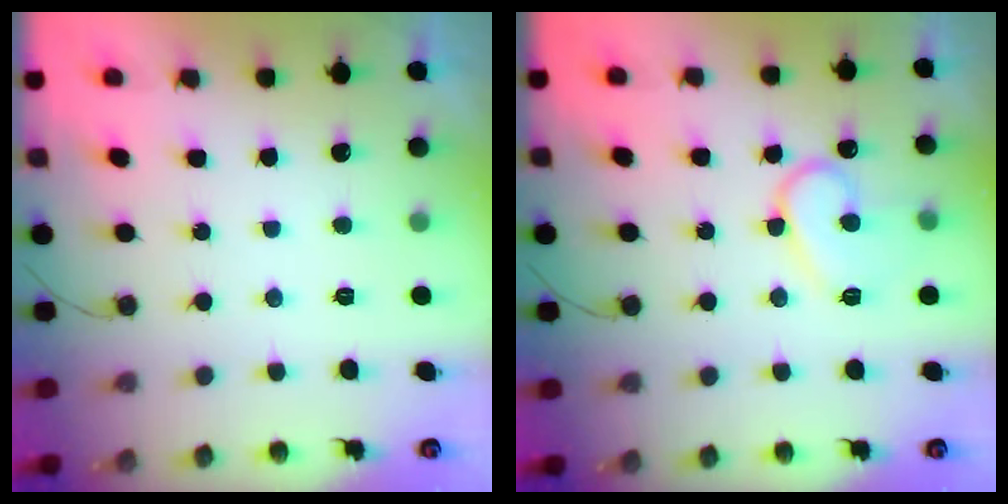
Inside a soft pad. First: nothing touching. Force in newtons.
{"total": 12.2, "press": 12.1, "slide": 1.3}